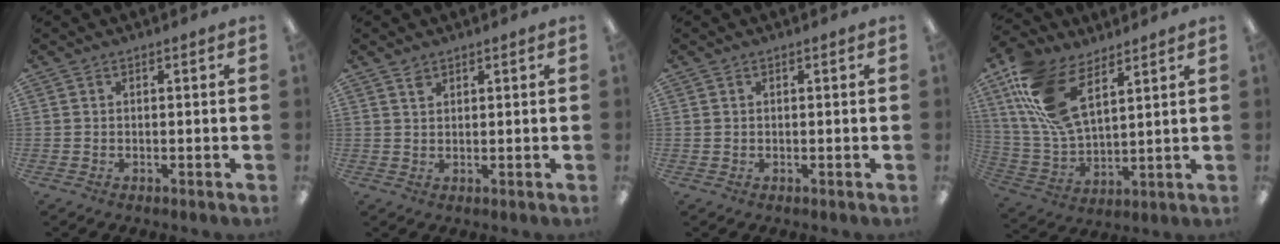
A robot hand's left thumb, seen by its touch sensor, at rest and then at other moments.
{"total": 2.1, "force": [1.6, 1.1, 0.8], "torque": [-0.010, -0.005, 0.030]}
{"total": 0.6, "force": [0.3, 0.5, 0.3], "torque": [-0.006, 0.003, 0.006]}
{"total": 18.3, "force": [9.7, 9.0, 12.7], "torque": [-0.291, -0.032, 0.174]}